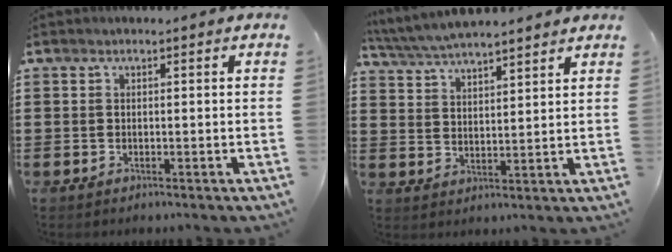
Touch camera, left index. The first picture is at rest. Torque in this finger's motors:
{"motor_torque": [0.26, -1.88, 0.15, 0.18]}